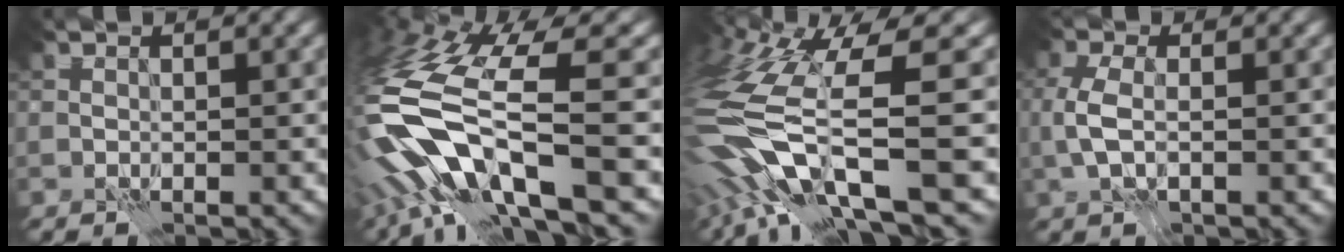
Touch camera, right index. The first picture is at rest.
{"total": 13.4, "force": [-5.1, 4.2, 11.7], "torque": [-0.248, -0.010, -0.086]}
{"total": 12.4, "force": [-5.0, 3.5, 10.8], "torque": [-0.230, -0.015, -0.085]}
{"total": 3.5, "force": [-0.7, 2.0, 2.7], "torque": [-0.069, -0.001, -0.014]}